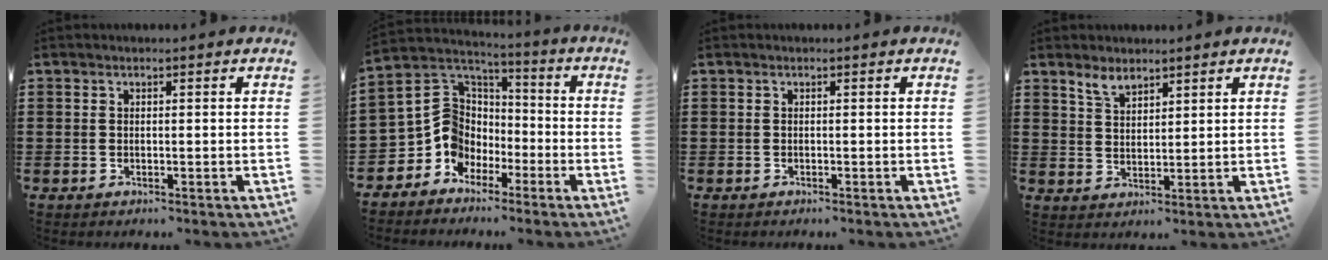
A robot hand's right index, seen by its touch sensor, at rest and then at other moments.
{"total": 9.2, "force": [-2.4, 8.4, 3.0], "torque": [-0.114, 0.002, -0.049]}
{"total": 0.0}
{"total": 3.3, "force": [2.7, 1.5, 1.3], "torque": [-0.033, 0.004, 0.051]}